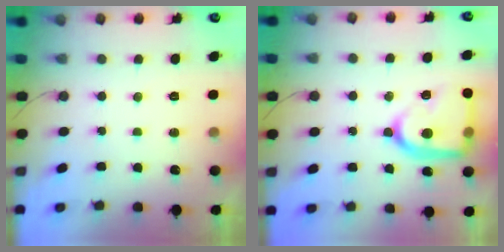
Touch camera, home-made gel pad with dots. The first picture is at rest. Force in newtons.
{"total": 20.3, "press": 20.3, "slide": 1.9}